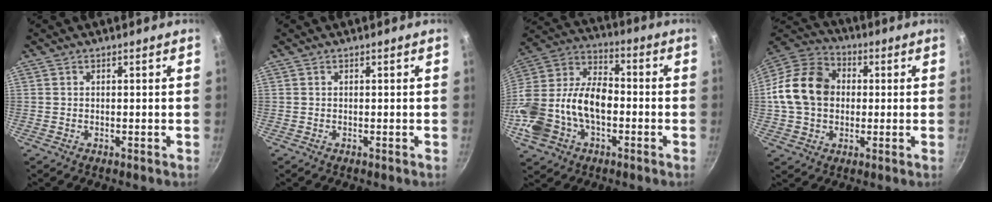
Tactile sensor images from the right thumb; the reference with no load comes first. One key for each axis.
{"total": 0.0}
{"total": 21.6, "fx": -4.1, "fy": 14.4, "fz": 15.6, "tx": -0.303, "ty": 0.052, "tz": -0.079}
{"total": 15.6, "fx": 0.7, "fy": 12.4, "fz": 9.5, "tx": -0.149, "ty": 0.026, "tz": -0.003}